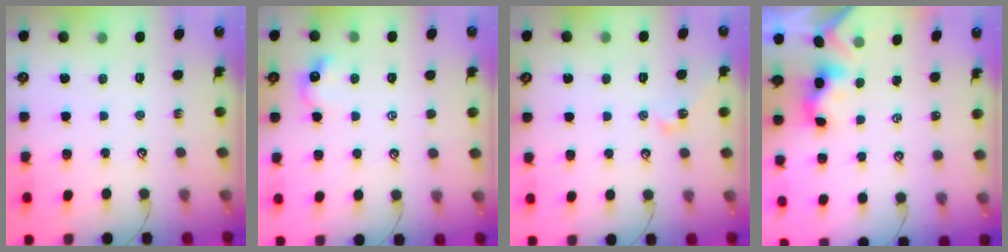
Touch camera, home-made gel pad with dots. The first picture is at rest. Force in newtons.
{"total": 2.1, "press": 2.0, "slide": 0.7}
{"total": 5.5, "press": 5.5, "slide": 0.0}
{"total": 1.1, "press": 1.0, "slide": 0.4}